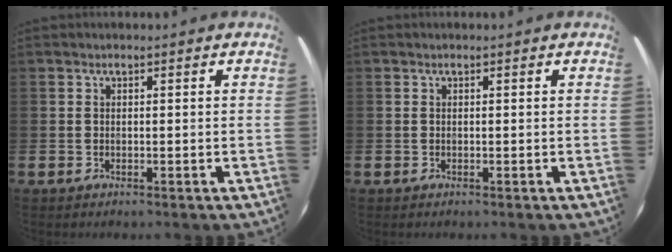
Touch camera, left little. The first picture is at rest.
{"total": 0.0}